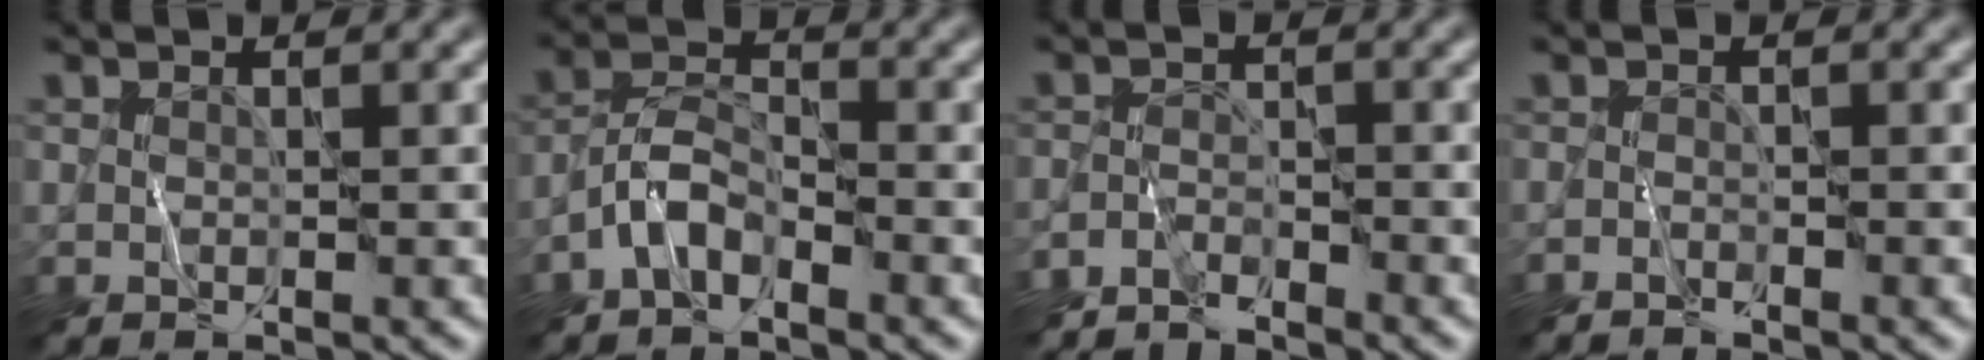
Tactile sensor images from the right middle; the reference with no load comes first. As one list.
[{"total": 3.0, "force": [-2.0, 1.4, 1.8], "torque": [-0.031, 0.013, -0.049]}, {"total": 2.6, "force": [-2.5, 0.5, 0.5], "torque": [-0.009, 0.001, -0.057]}, {"total": 1.0, "force": [-1.0, 0.1, 0.0], "torque": [0.000, 0.000, -0.023]}]